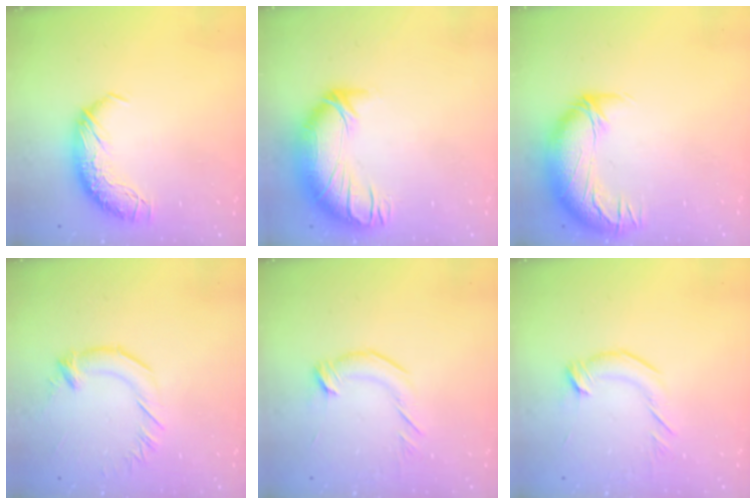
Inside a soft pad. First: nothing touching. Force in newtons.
{"total": 3.8, "press": 2.1, "slide": 3.2}
{"total": 3.5, "press": 1.1, "slide": 3.3}
{"total": 2.0, "press": 1.9, "slide": 0.7}
{"total": 2.6, "press": 2.6, "slide": 0.4}
{"total": 2.6, "press": 2.6, "slide": 0.4}